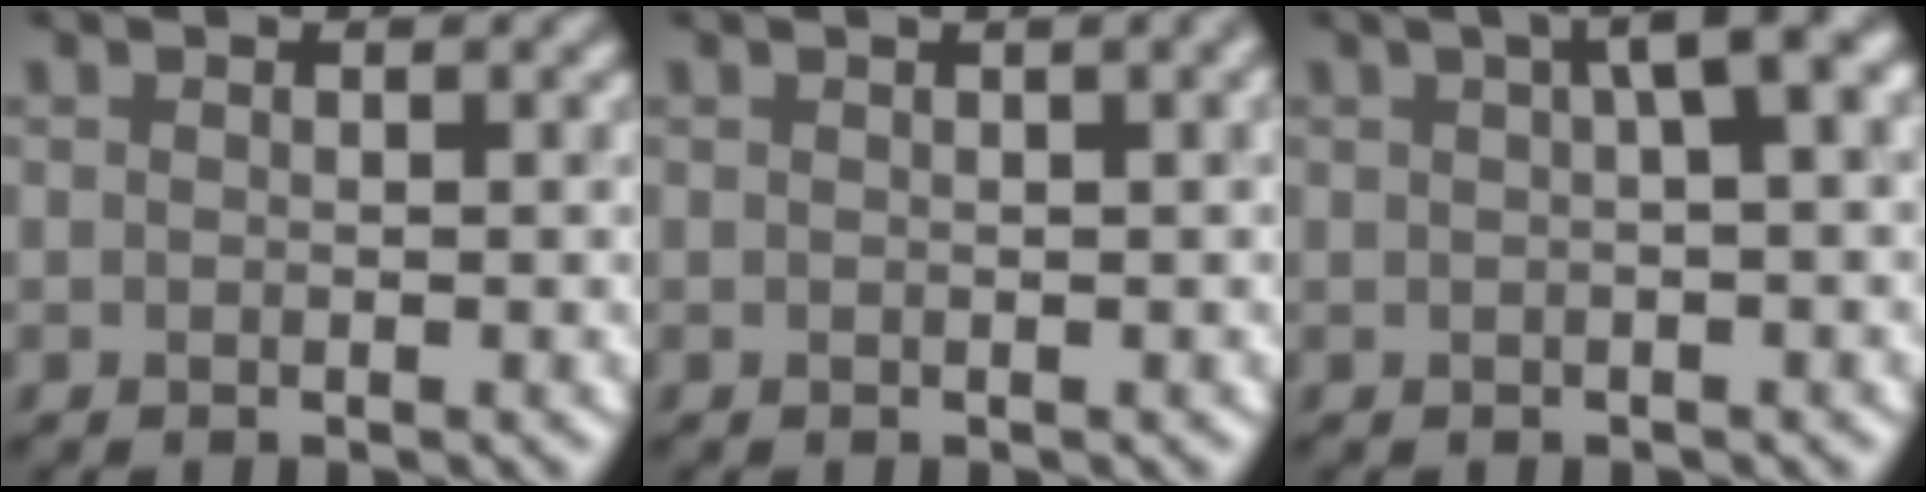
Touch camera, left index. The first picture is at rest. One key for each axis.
{"total": 3.7, "fx": 1.3, "fy": 1.7, "fz": 2.9, "tx": -0.021, "ty": 0.021, "tz": -0.005}
{"total": 4.6, "fx": 1.6, "fy": 1.0, "fz": 4.2, "tx": -0.050, "ty": 0.019, "tz": 0.016}